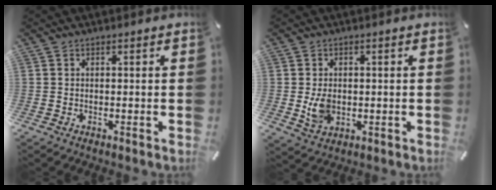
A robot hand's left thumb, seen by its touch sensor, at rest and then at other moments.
{"total": 5.8, "force": [-0.2, 4.4, 3.7], "torque": [-0.062, -0.009, -0.008]}